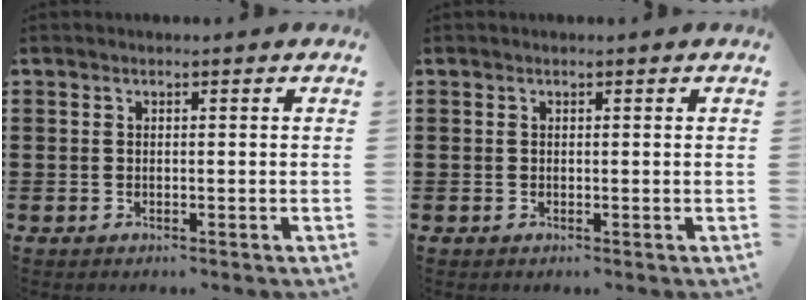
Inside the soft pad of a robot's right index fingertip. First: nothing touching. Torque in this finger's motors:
{"motor_torque": [0.00, 0.00, 0.00, 0.00]}